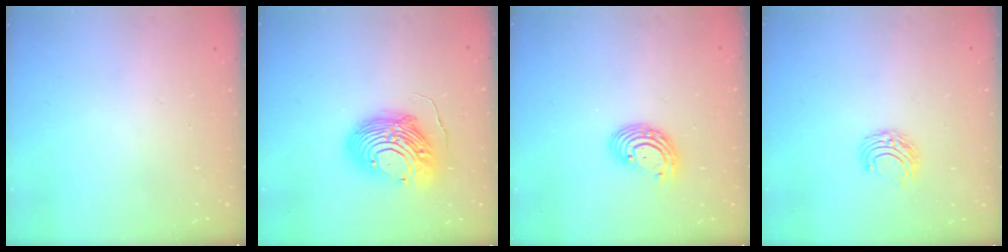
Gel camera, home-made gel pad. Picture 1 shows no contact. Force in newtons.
{"total": 14.9, "press": 14.9, "slide": 1.5}
{"total": 6.2, "press": 6.1, "slide": 0.9}
{"total": 6.2, "press": 6.2, "slide": 0.5}